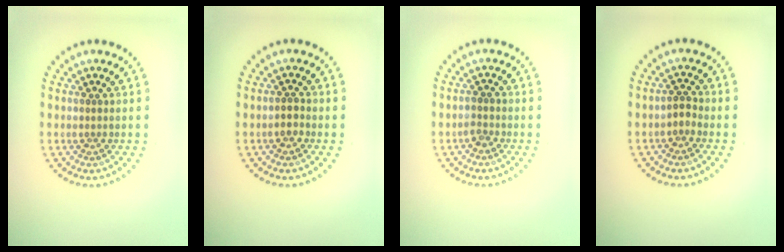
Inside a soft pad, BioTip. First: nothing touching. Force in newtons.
{"total": 1.2, "press": 1.0, "slide": 0.6}
{"total": 1.2, "press": 1.0, "slide": 0.7}
{"total": 0.9, "press": 0.8, "slide": 0.5}